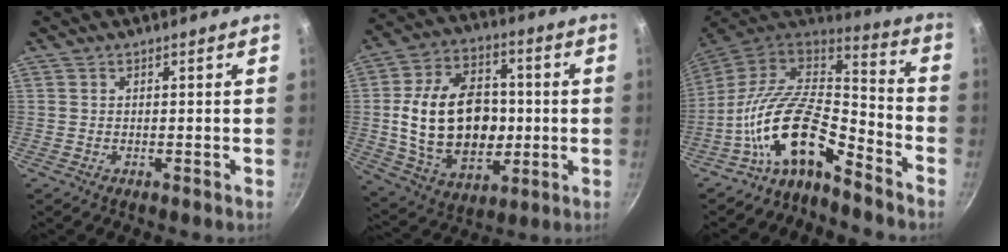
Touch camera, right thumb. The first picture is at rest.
{"total": 22.2, "force": [-0.1, 15.3, 16.1], "torque": [-0.247, 0.017, 0.009]}
{"total": 17.2, "force": [-9.5, 7.5, 12.2], "torque": [-0.210, 0.074, -0.194]}